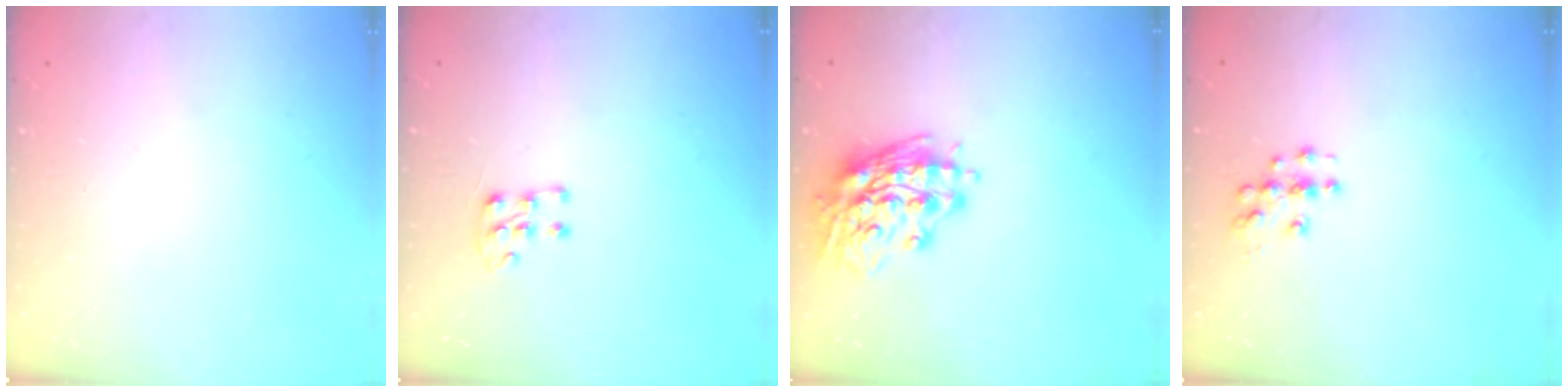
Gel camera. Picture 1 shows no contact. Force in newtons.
{"total": 6.3, "press": 6.1, "slide": 1.6}
{"total": 16.1, "press": 15.9, "slide": 2.1}
{"total": 6.1, "press": 6.1, "slide": 0.3}